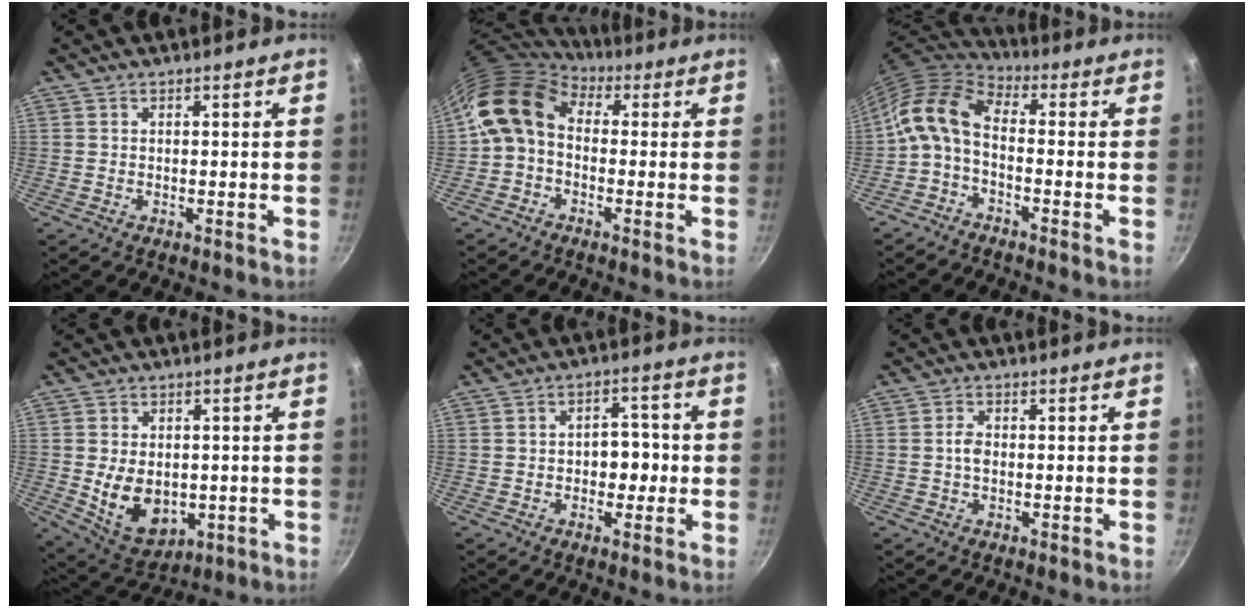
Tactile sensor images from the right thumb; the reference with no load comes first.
{"total": 11.6, "force": [0.4, 8.4, 8.0], "torque": [-0.147, 0.035, -0.010]}
{"total": 10.4, "force": [-1.8, 5.9, 8.4], "torque": [-0.162, 0.047, -0.053]}
{"total": 10.7, "force": [-1.3, 7.6, 7.4], "torque": [-0.096, -0.003, 0.002]}
{"total": 5.7, "force": [-0.7, 3.9, 4.0], "torque": [-0.028, 0.020, -0.016]}
{"total": 2.3, "force": [-0.2, 1.5, 1.8], "torque": [-0.033, 0.003, -0.006]}